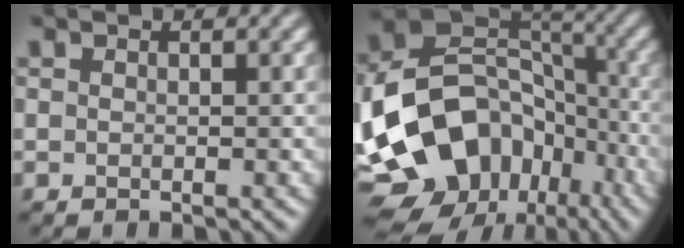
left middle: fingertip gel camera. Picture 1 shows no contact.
{"total": 16.3, "force": [-7.1, 11.9, 8.5], "torque": [-0.164, 0.016, -0.126]}